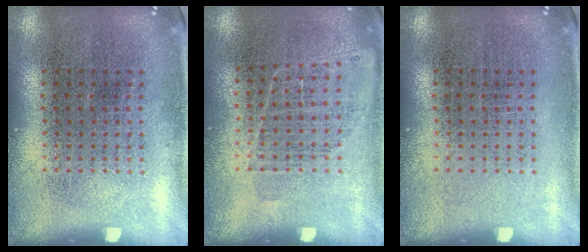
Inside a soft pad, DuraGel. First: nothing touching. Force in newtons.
{"total": 0.9, "press": 0.8, "slide": 0.5}
{"total": 0.0}